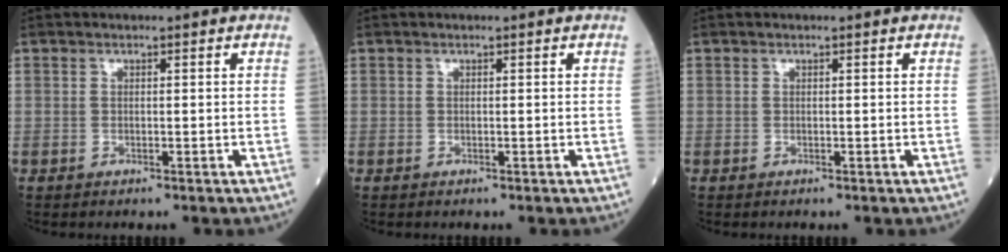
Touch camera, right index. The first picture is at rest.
{"total": 0.0}
{"total": 0.0}